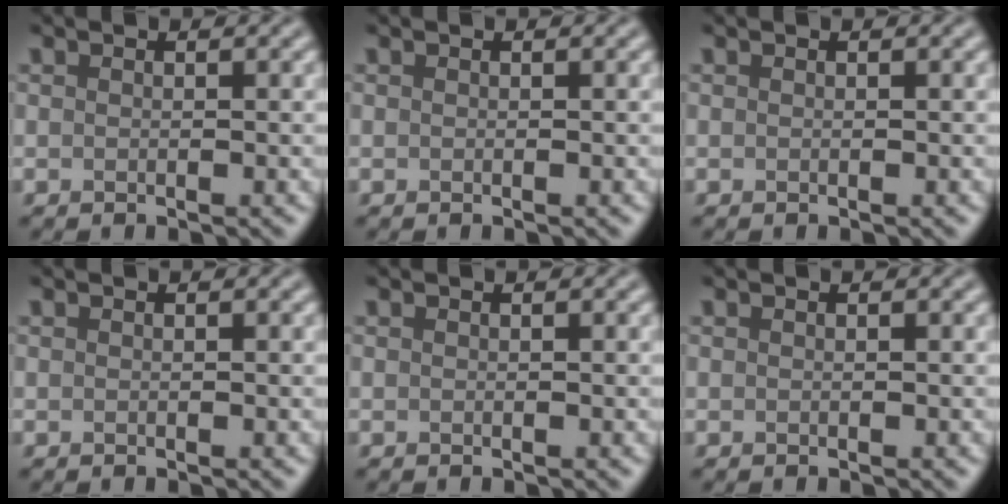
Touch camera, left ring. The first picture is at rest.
{"total": 0.0}
{"total": 0.0}
{"total": 0.0}
{"total": 0.0}
{"total": 0.0}